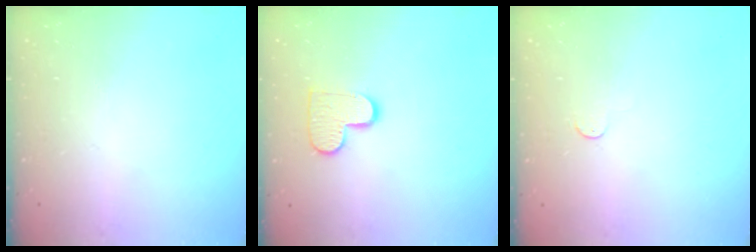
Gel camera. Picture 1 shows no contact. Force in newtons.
{"total": 10.0, "press": 10.0, "slide": 0.6}
{"total": 2.8, "press": 2.8, "slide": 0.4}